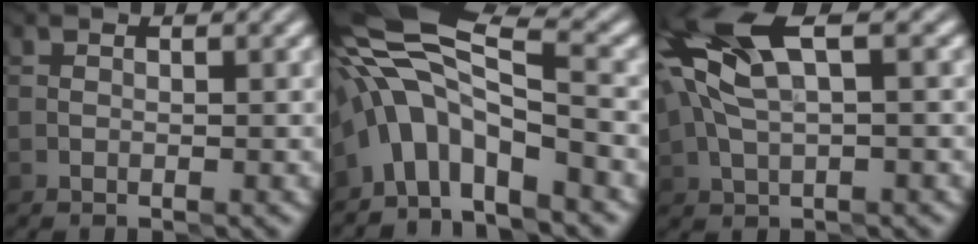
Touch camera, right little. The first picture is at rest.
{"total": 8.0, "force": [-2.7, 3.2, 6.8], "torque": [-0.107, 0.019, -0.055]}
{"total": 9.7, "force": [3.3, 4.5, 8.0], "torque": [-0.201, 0.015, 0.065]}